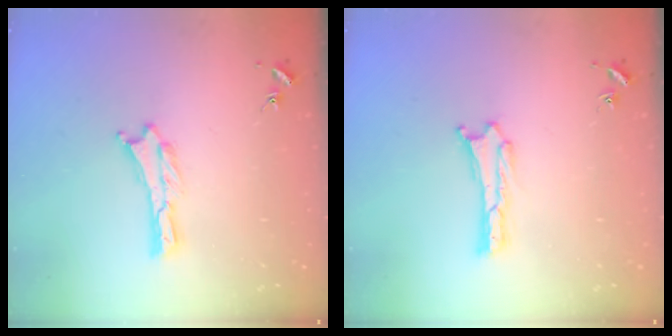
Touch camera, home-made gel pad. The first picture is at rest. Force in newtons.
{"total": 0.0}